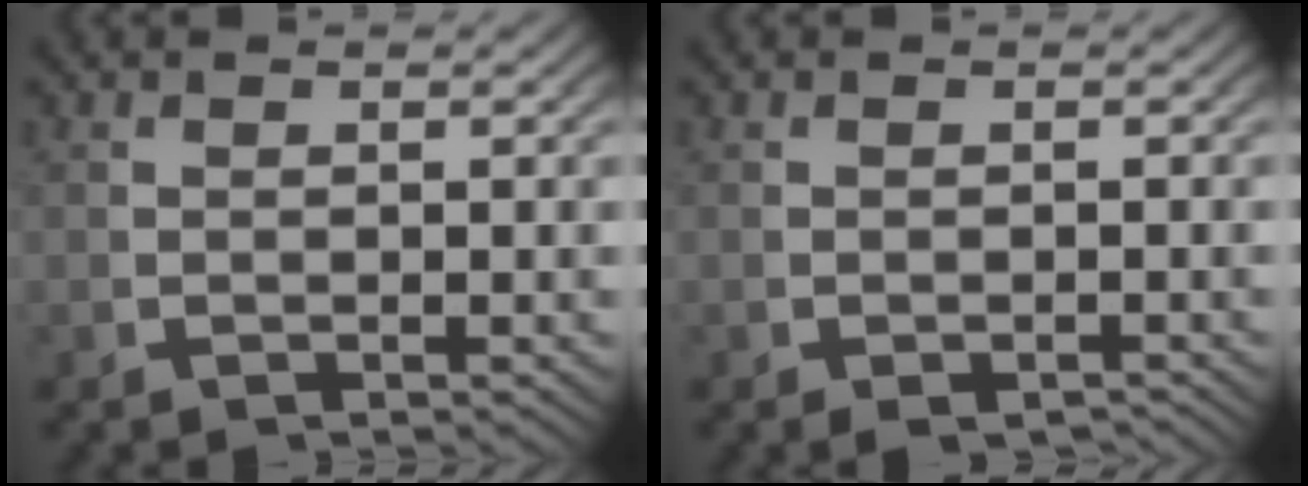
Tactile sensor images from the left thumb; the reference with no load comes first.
{"total": 1.6, "force": [-1.4, 0.7, 0.6], "torque": [-0.006, -0.007, -0.019]}